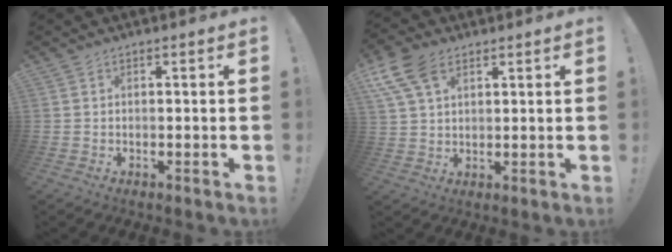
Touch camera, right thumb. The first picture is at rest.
{"total": 10.6, "force": [5.2, 6.3, 6.7], "torque": [-0.133, -0.010, 0.101]}